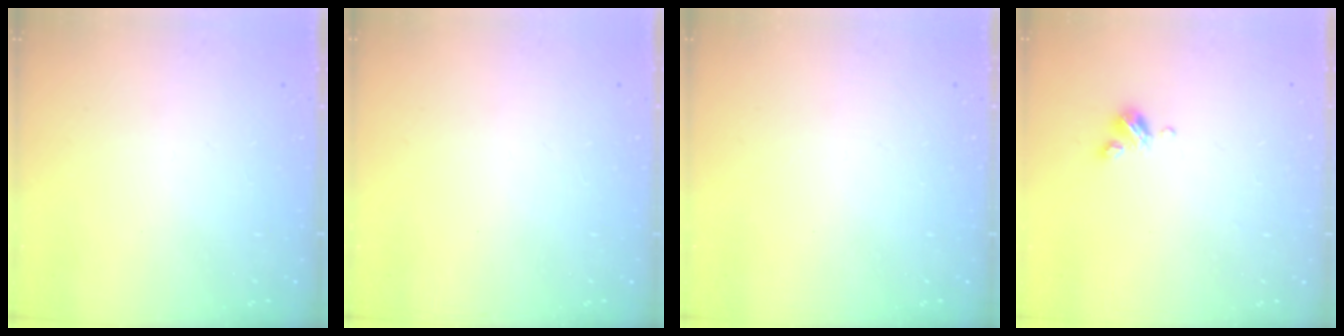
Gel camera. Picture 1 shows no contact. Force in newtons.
{"total": 0.0}
{"total": 0.0}
{"total": 4.0, "press": 4.0, "slide": 0.3}